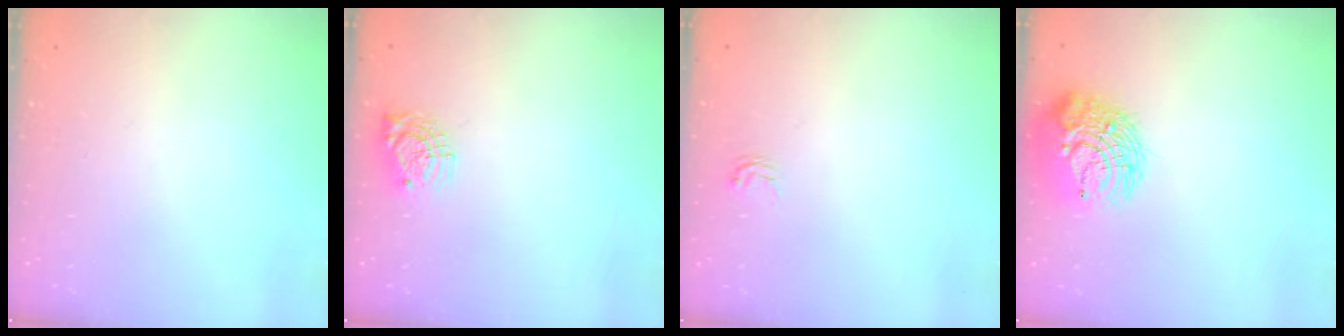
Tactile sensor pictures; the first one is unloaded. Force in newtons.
{"total": 7.9, "press": 7.9, "slide": 0.4}
{"total": 2.1, "press": 2.1, "slide": 0.2}
{"total": 13.3, "press": 13.2, "slide": 2.0}